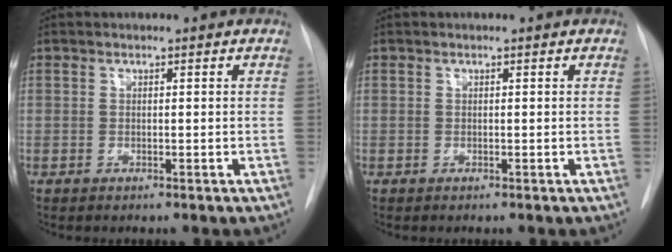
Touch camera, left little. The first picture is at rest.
{"total": 0.0}